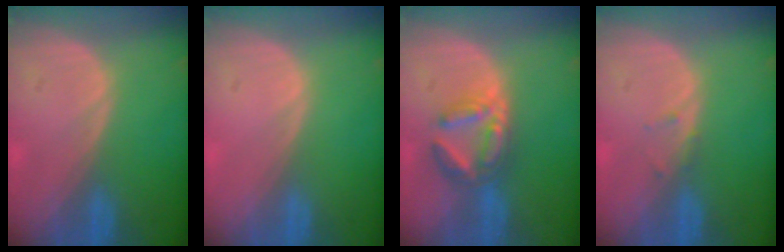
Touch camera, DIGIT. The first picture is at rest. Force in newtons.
{"total": 0.0}
{"total": 6.5, "press": 5.9, "slide": 2.8}
{"total": 0.8, "press": 0.8, "slide": 0.2}